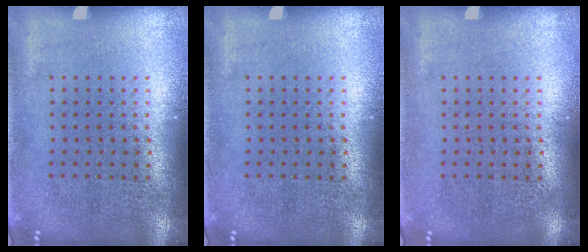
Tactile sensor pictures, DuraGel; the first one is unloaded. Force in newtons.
{"total": 0.0}
{"total": 0.0}